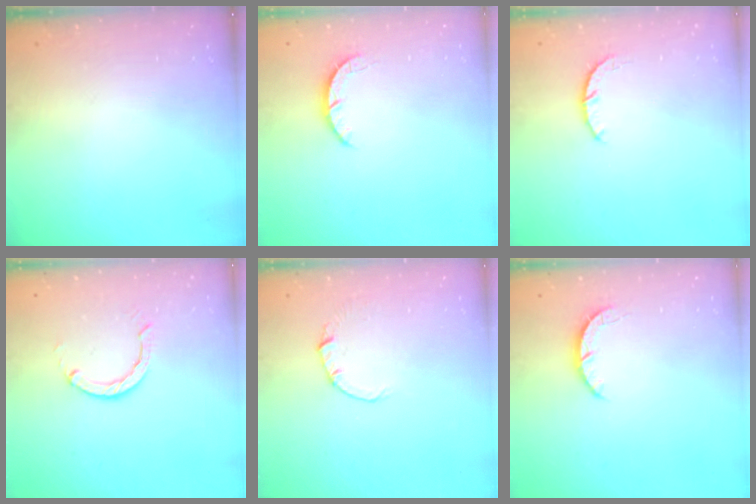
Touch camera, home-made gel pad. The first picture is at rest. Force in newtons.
{"total": 2.5, "press": 2.4, "slide": 0.4}
{"total": 3.1, "press": 3.1, "slide": 0.5}
{"total": 2.9, "press": 2.9, "slide": 0.4}
{"total": 0.5, "press": 0.5, "slide": 0.1}
{"total": 2.5, "press": 2.4, "slide": 0.4}